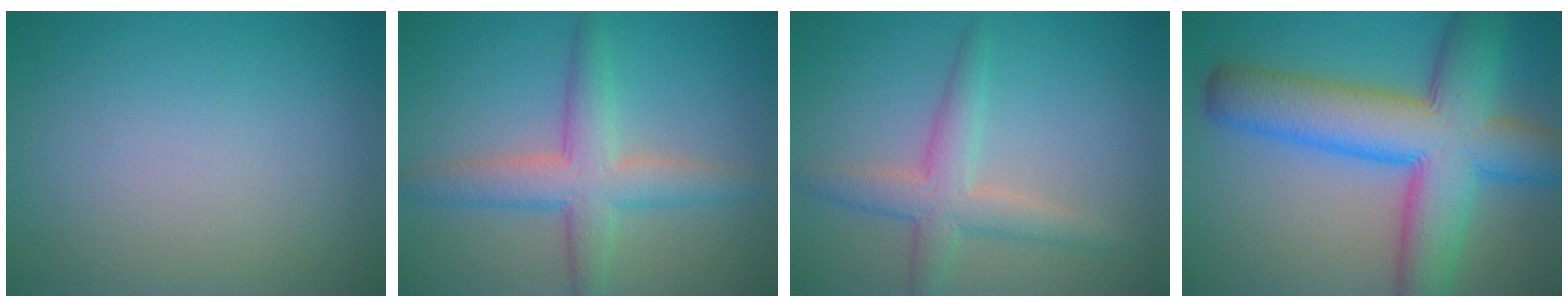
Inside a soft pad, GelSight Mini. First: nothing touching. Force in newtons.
{"total": 4.8, "press": 4.8, "slide": 0.2}
{"total": 3.6, "press": 3.6, "slide": 0.1}
{"total": 11.6, "press": 11.6, "slide": 0.3}